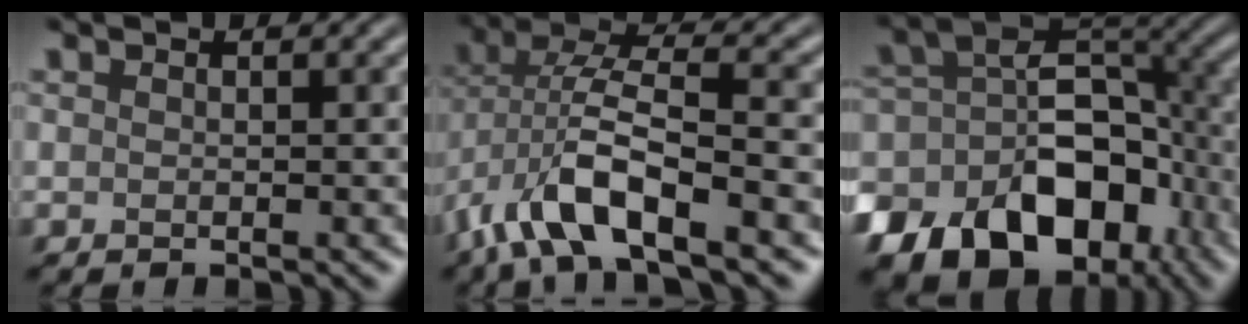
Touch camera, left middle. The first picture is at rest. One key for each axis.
{"total": 9.2, "fx": -4.5, "fy": 3.3, "fz": 7.3, "tx": -0.153, "ty": 0.008, "tz": -0.090}
{"total": 13.9, "fx": -6.4, "fy": 9.3, "fz": 8.1, "tx": -0.148, "ty": -0.008, "tz": -0.103}